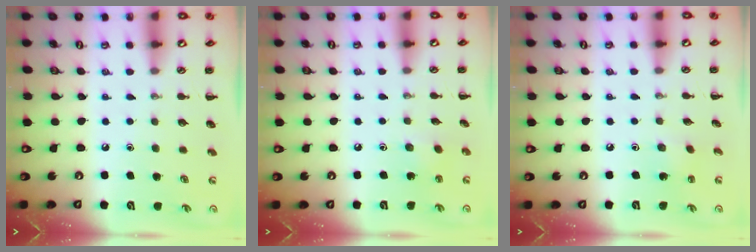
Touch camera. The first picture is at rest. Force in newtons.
{"total": 2.4, "press": 2.3, "slide": 0.7}
{"total": 1.4, "press": 1.2, "slide": 0.6}